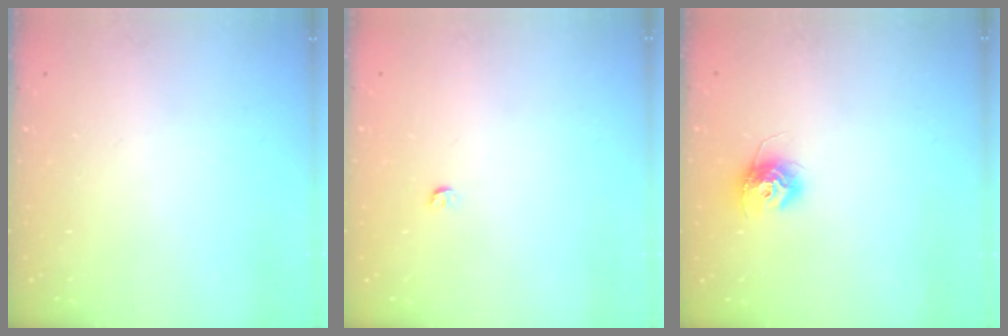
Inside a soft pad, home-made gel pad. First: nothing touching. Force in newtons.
{"total": 3.1, "press": 3.1, "slide": 0.5}
{"total": 10.3, "press": 10.3, "slide": 0.4}